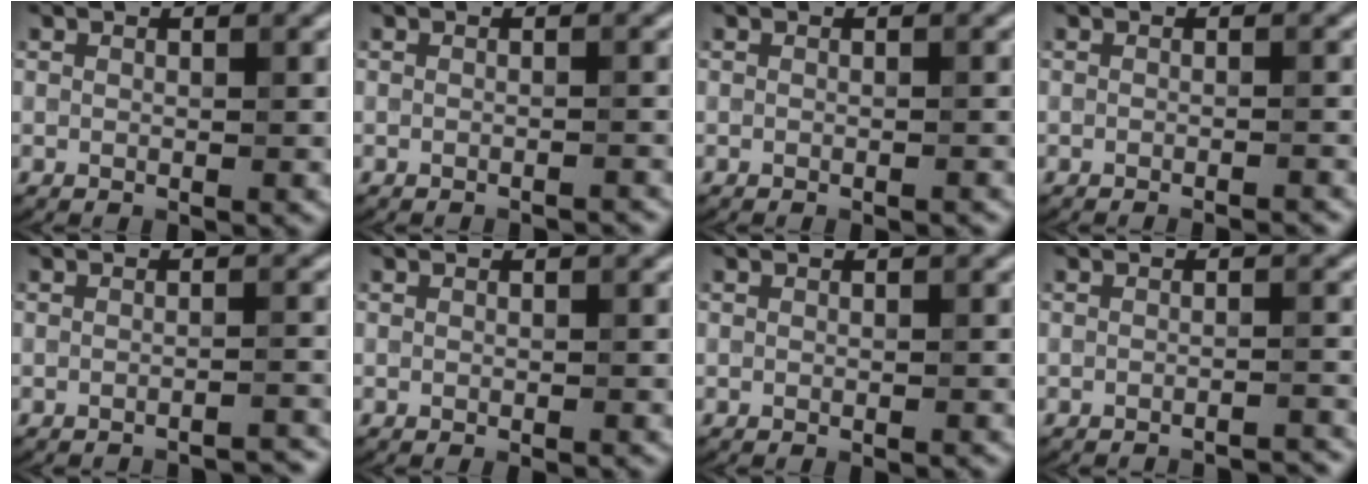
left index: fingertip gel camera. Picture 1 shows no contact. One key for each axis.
{"total": 1.6, "fx": -1.5, "fy": 0.3, "fz": 0.6, "tx": 0.007, "ty": 0.001, "tz": -0.023}
{"total": 0.9, "fx": -0.6, "fy": 0.2, "fz": 0.6, "tx": -0.002, "ty": -0.003, "tz": -0.015}
{"total": 1.9, "fx": -1.6, "fy": 0.4, "fz": 1.0, "tx": -0.002, "ty": -0.001, "tz": -0.026}
{"total": 3.2, "fx": -3.0, "fy": 0.4, "fz": 1.1, "tx": -0.006, "ty": 0.016, "tz": -0.040}
{"total": 0.6, "fx": -0.4, "fy": 0.1, "fz": 0.4, "tx": -0.004, "ty": -0.003, "tz": -0.006}
{"total": 0.6, "fx": -0.4, "fy": 0.1, "fz": 0.4, "tx": -0.003, "ty": -0.002, "tz": -0.006}
{"total": 3.3, "fx": -3.1, "fy": 0.4, "fz": 1.1, "tx": -0.006, "ty": 0.014, "tz": -0.040}